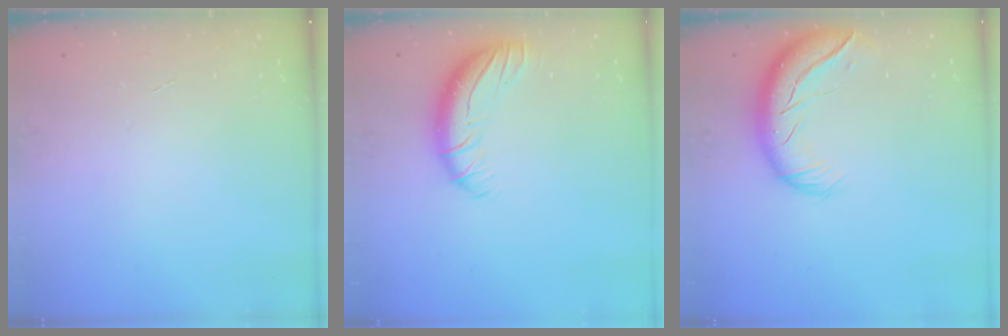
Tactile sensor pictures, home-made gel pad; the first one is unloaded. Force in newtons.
{"total": 10.8, "press": 10.5, "slide": 2.2}
{"total": 14.0, "press": 13.5, "slide": 3.7}